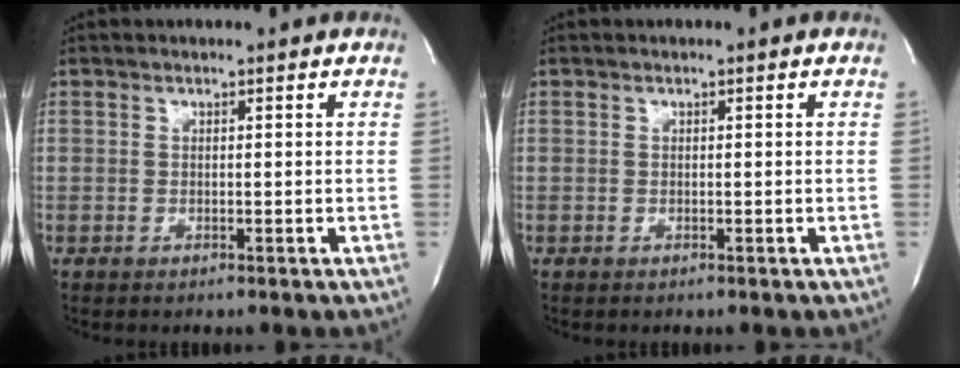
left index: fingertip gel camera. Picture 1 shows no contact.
{"total": 0.0}